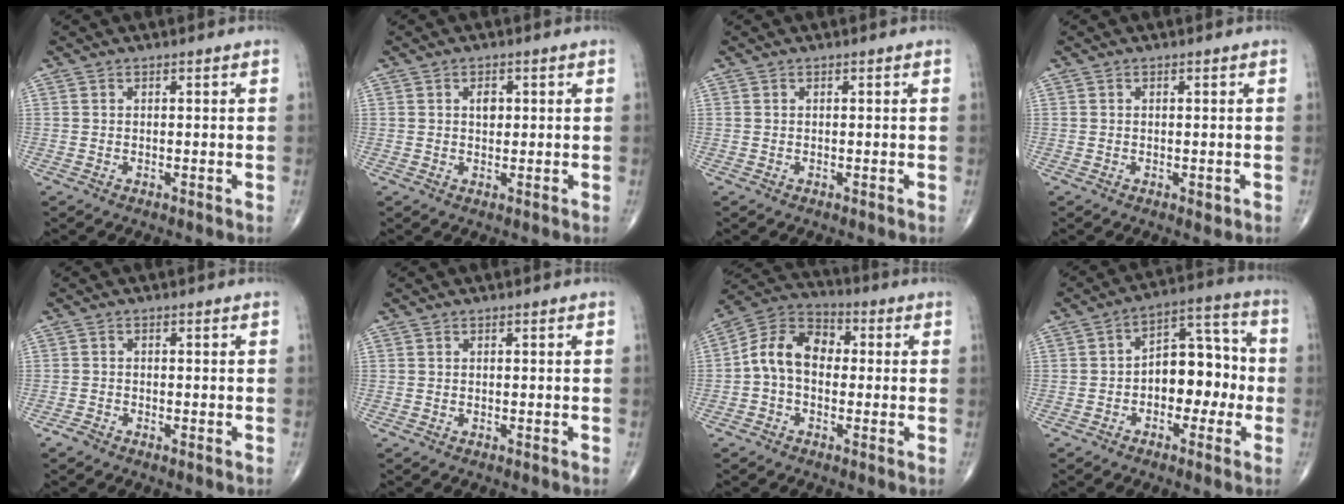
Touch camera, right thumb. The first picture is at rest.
{"total": 2.3, "force": [0.6, 1.5, 1.6], "torque": [-0.019, 0.000, 0.009]}
{"total": 0.0}
{"total": 1.0, "force": [-0.2, 0.6, 0.8], "torque": [-0.003, -0.001, -0.002]}
{"total": 1.2, "force": [-1.0, 0.4, 0.5], "torque": [-0.011, 0.000, -0.023]}
{"total": 0.0}
{"total": 10.6, "force": [-0.2, 7.4, 7.5], "torque": [-0.118, 0.036, -0.018]}
{"total": 11.4, "force": [-1.8, 7.2, 8.6], "torque": [-0.086, 0.046, -0.039]}